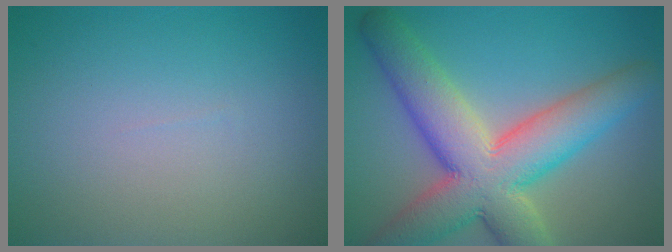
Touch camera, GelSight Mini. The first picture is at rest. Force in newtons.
{"total": 10.7, "press": 10.7, "slide": 0.8}